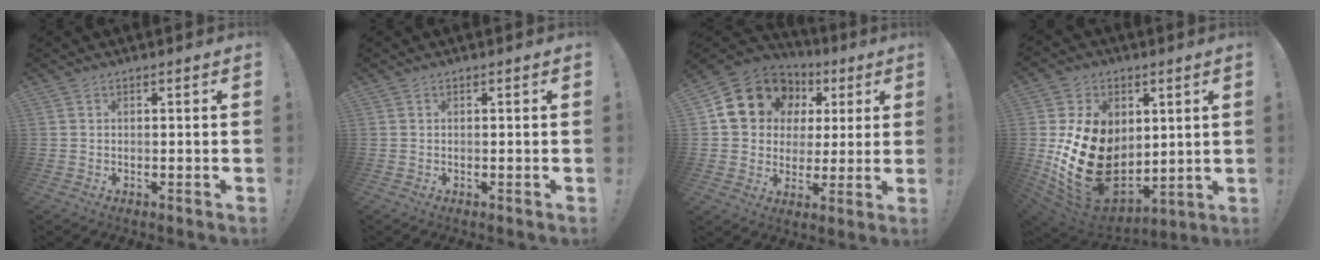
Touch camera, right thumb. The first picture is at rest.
{"total": 0.0}
{"total": 16.7, "force": [7.1, 13.5, 6.9], "torque": [-0.104, -0.029, 0.151]}
{"total": 25.3, "force": [0.6, 18.6, 17.1], "torque": [-0.314, -0.017, 0.043]}